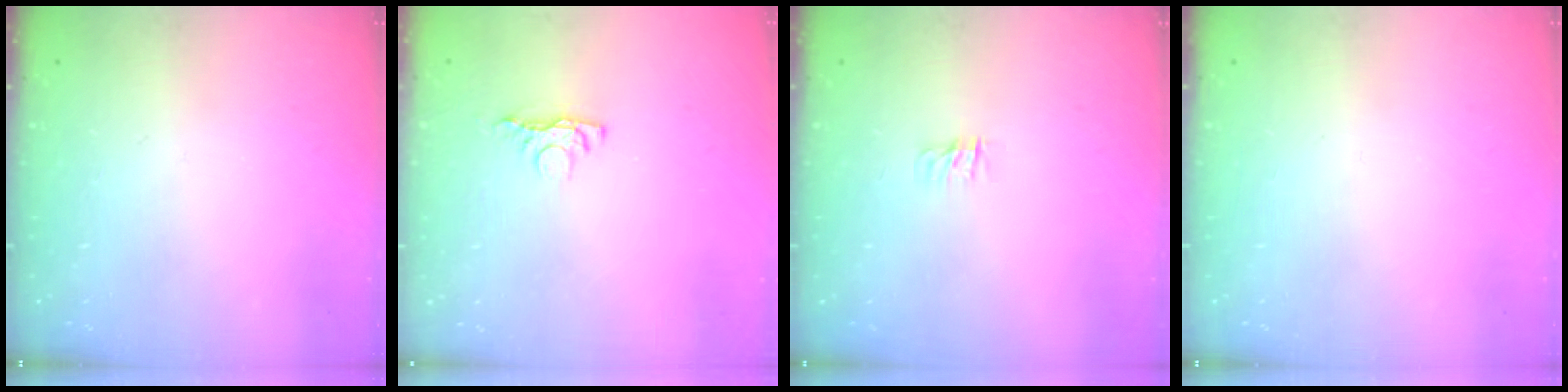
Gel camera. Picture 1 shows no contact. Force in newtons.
{"total": 3.7, "press": 3.7, "slide": 0.7}
{"total": 0.0}
{"total": 0.0}